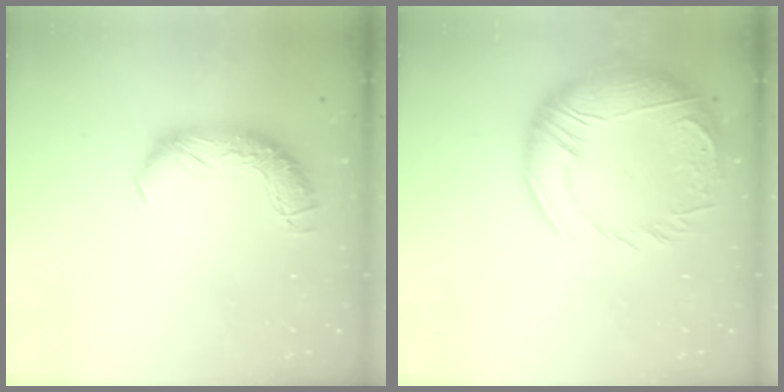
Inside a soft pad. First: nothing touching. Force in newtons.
{"total": 9.8, "press": 8.0, "slide": 5.7}